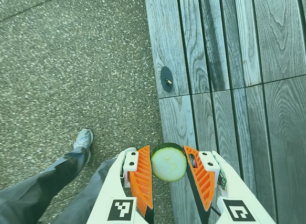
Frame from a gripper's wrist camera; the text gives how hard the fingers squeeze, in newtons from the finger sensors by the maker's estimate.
{"total": 10.8, "left": 10.7, "right": 10.8}